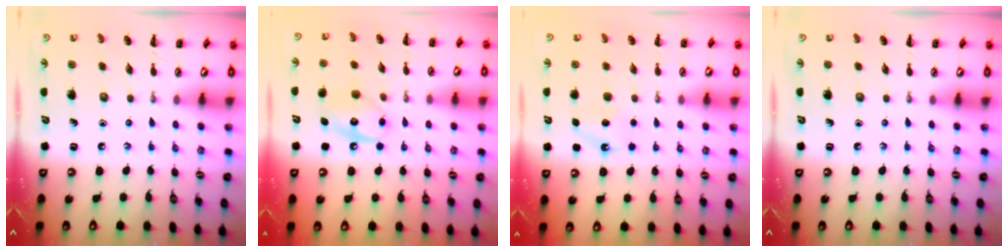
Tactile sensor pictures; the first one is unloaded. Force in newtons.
{"total": 9.8, "press": 9.8, "slide": 1.1}
{"total": 6.9, "press": 6.6, "slide": 1.8}
{"total": 0.0}